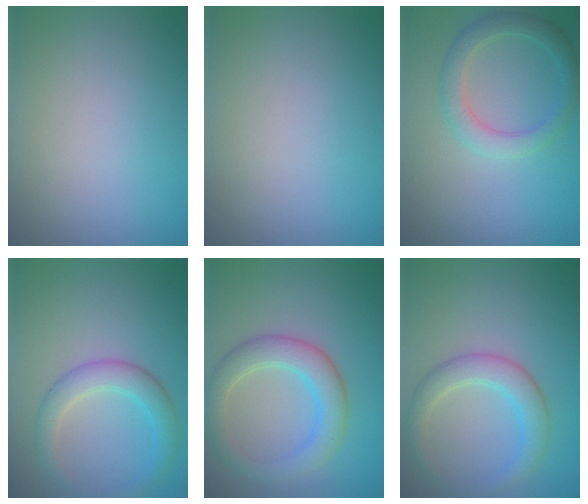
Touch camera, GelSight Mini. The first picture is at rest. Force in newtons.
{"total": 0.0}
{"total": 3.0, "press": 3.0, "slide": 0.1}
{"total": 3.4, "press": 3.4, "slide": 0.1}
{"total": 4.4, "press": 4.4, "slide": 0.4}
{"total": 3.6, "press": 3.6, "slide": 0.3}